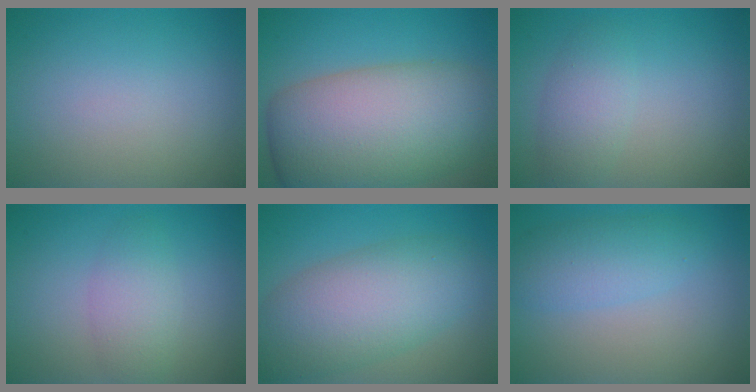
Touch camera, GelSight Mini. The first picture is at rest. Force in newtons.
{"total": 12.7, "press": 12.6, "slide": 0.7}
{"total": 2.7, "press": 2.7, "slide": 0.1}
{"total": 2.8, "press": 2.8, "slide": 0.1}
{"total": 8.3, "press": 8.2, "slide": 0.7}
{"total": 2.2, "press": 2.2, "slide": 0.1}